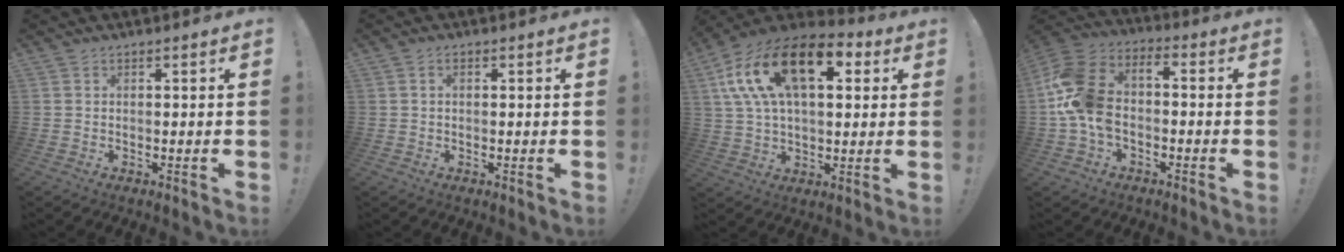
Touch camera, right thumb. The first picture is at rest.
{"total": 0.9, "force": [0.1, 0.5, 0.8], "torque": [-0.018, 0.003, 0.002]}
{"total": 22.4, "force": [8.4, 11.5, 17.2], "torque": [-0.302, -0.021, 0.146]}
{"total": 13.7, "force": [-2.9, 9.4, 9.5], "torque": [-0.194, 0.021, -0.053]}